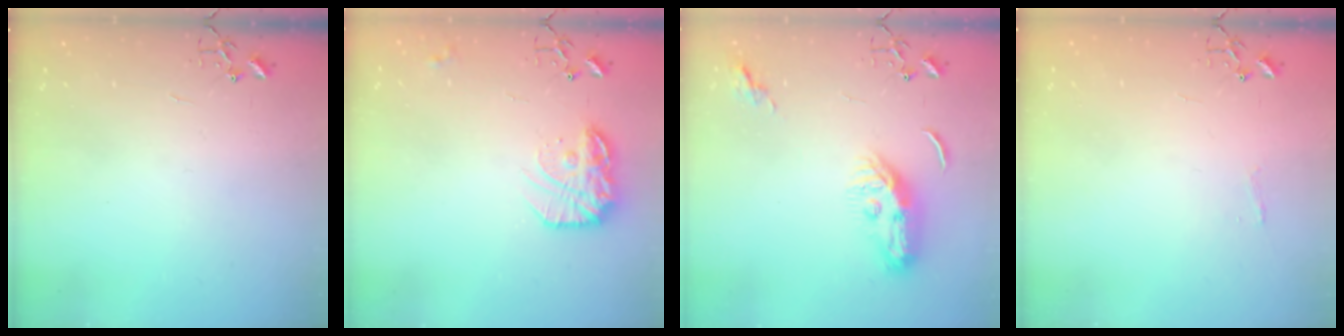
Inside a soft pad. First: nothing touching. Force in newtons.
{"total": 15.4, "press": 15.3, "slide": 0.8}
{"total": 9.3, "press": 9.2, "slide": 1.2}
{"total": 3.7, "press": 3.6, "slide": 0.5}